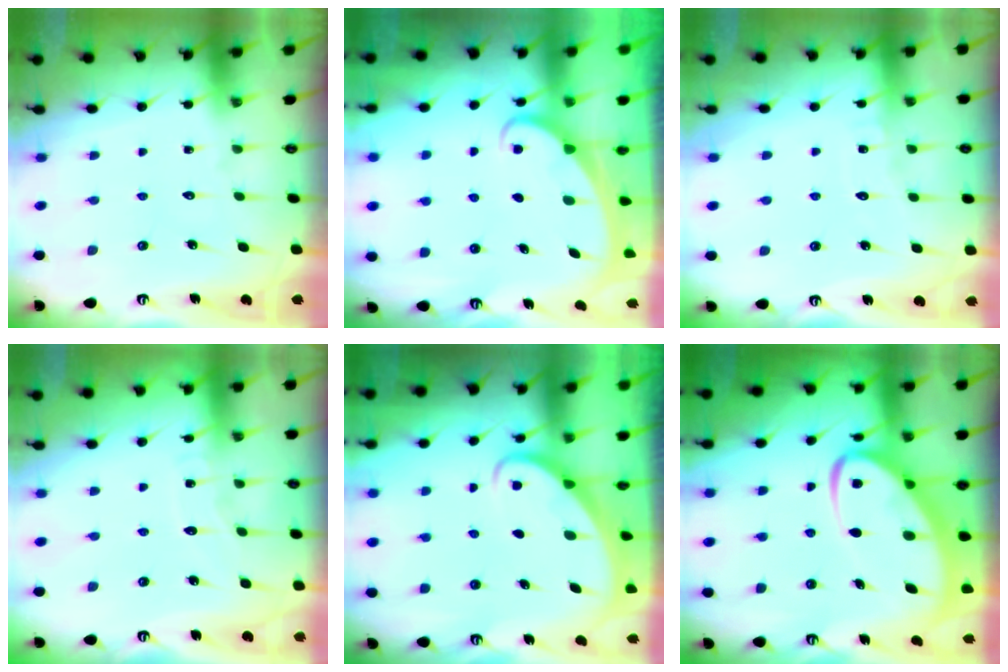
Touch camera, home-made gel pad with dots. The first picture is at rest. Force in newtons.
{"total": 2.0, "press": 2.0, "slide": 0.2}
{"total": 3.5, "press": 3.5, "slide": 0.3}
{"total": 4.5, "press": 4.5, "slide": 0.4}
{"total": 2.2, "press": 2.2, "slide": 0.2}
{"total": 9.4, "press": 9.4, "slide": 1.1}